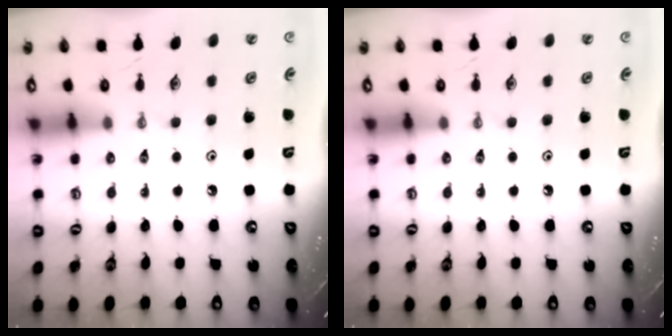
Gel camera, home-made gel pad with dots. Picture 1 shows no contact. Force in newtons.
{"total": 0.0}